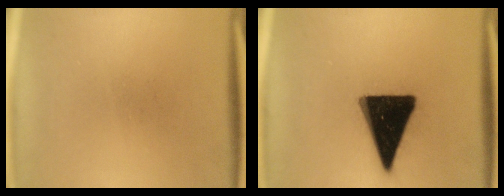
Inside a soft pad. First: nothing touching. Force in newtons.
{"total": 18.4}